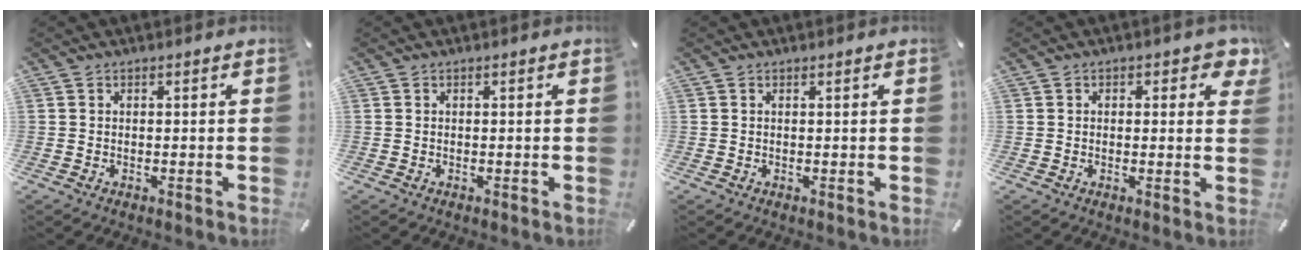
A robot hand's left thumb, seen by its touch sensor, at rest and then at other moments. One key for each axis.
{"total": 0.0}
{"total": 0.0}
{"total": 3.0, "fx": 1.4, "fy": 1.9, "fz": 1.9, "tx": -0.021, "ty": 0.000, "tz": 0.018}